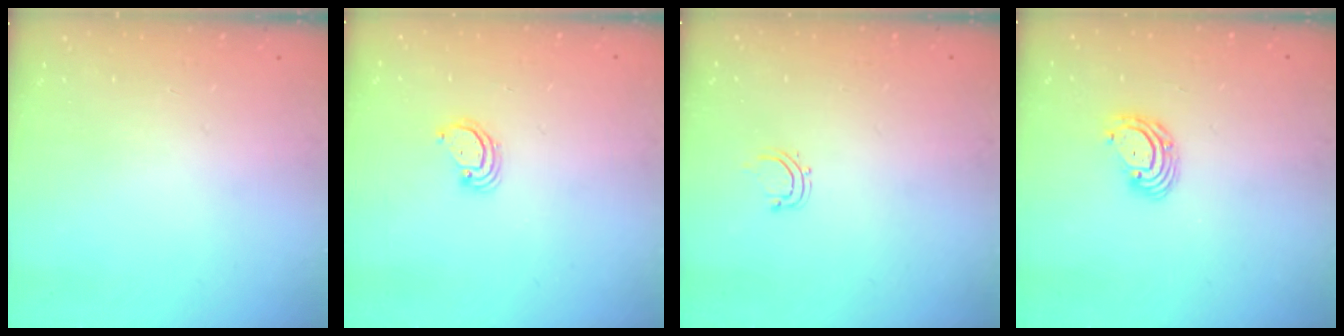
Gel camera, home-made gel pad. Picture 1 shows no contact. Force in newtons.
{"total": 3.1, "press": 3.1, "slide": 0.3}
{"total": 2.8, "press": 2.8, "slide": 0.5}
{"total": 5.7, "press": 5.7, "slide": 0.9}